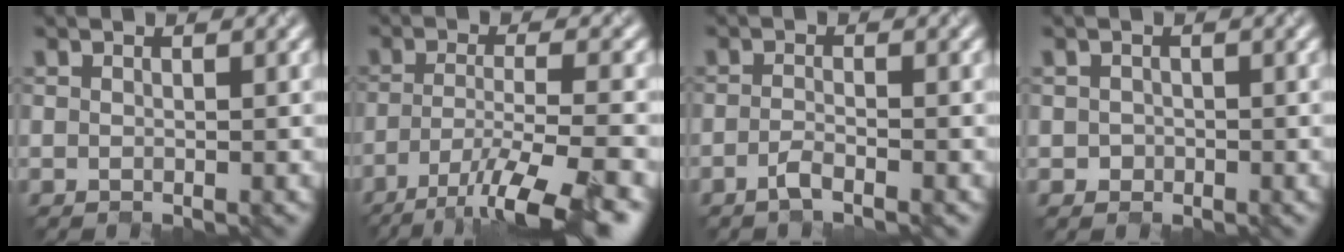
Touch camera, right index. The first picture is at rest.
{"total": 9.6, "force": [-6.1, 2.1, 7.1], "torque": [-0.119, -0.015, -0.101]}
{"total": 1.6, "force": [-1.1, 0.3, 1.1], "torque": [-0.022, 0.001, -0.027]}
{"total": 0.8, "force": [-0.2, 0.8, -0.2], "torque": [0.006, -0.005, -0.005]}